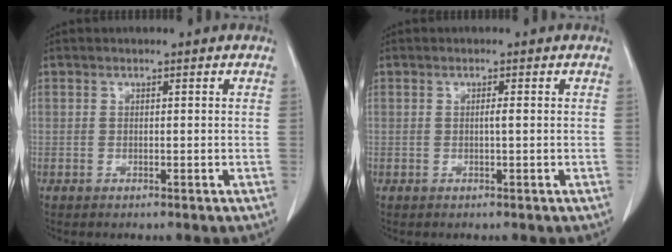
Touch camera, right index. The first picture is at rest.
{"total": 0.8, "force": [0.0, -0.1, 0.8], "torque": [-0.014, 0.000, -0.001]}